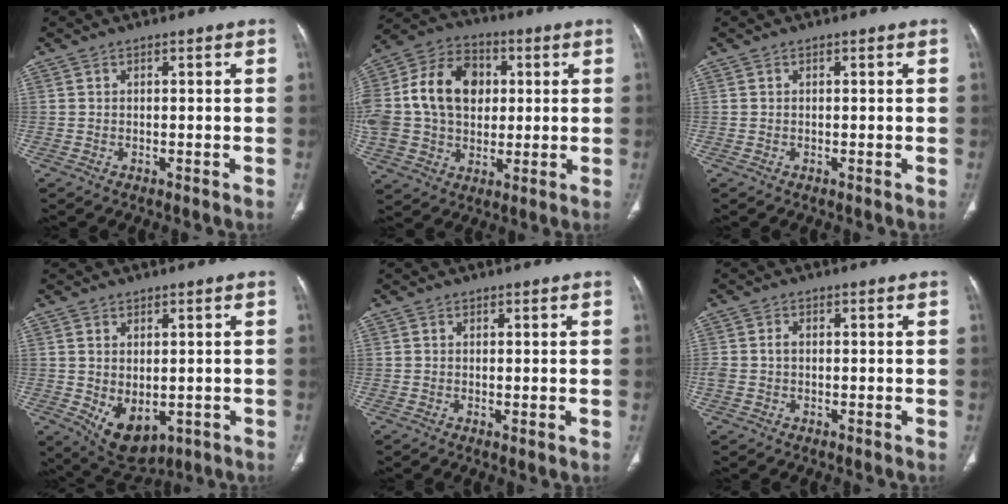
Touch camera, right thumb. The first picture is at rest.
{"total": 21.6, "force": [2.5, 16.3, 13.9], "torque": [-0.283, 0.029, 0.051]}
{"total": 0.0}
{"total": 8.2, "force": [-1.6, 4.9, 6.3], "torque": [-0.092, -0.008, -0.001]}
{"total": 0.8, "force": [-0.1, 0.1, 0.8], "torque": [-0.021, -0.006, 0.000]}
{"total": 2.4, "force": [-0.1, 1.8, 1.6], "torque": [-0.035, 0.008, -0.002]}